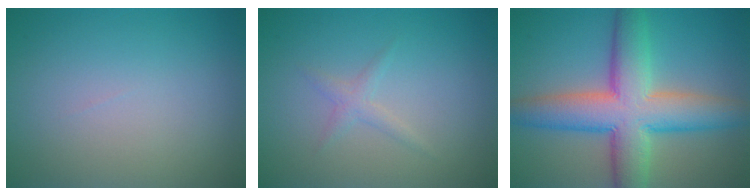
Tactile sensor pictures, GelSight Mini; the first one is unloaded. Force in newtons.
{"total": 1.2, "press": 1.2, "slide": 0.0}
{"total": 9.8, "press": 9.8, "slide": 0.5}